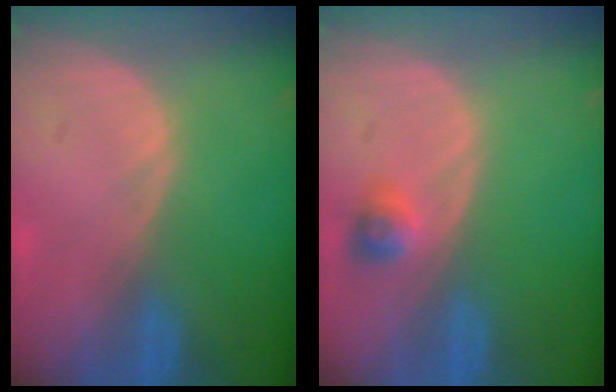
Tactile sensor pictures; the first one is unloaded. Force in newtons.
{"total": 2.3, "press": 2.2, "slide": 0.7}